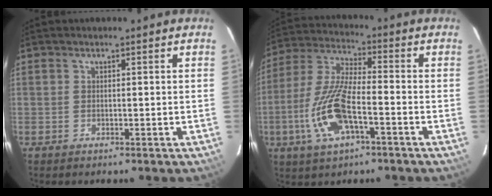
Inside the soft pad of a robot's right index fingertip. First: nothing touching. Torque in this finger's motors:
{"motor_torque": [1.35, -0.80, 0.78, 0.11]}